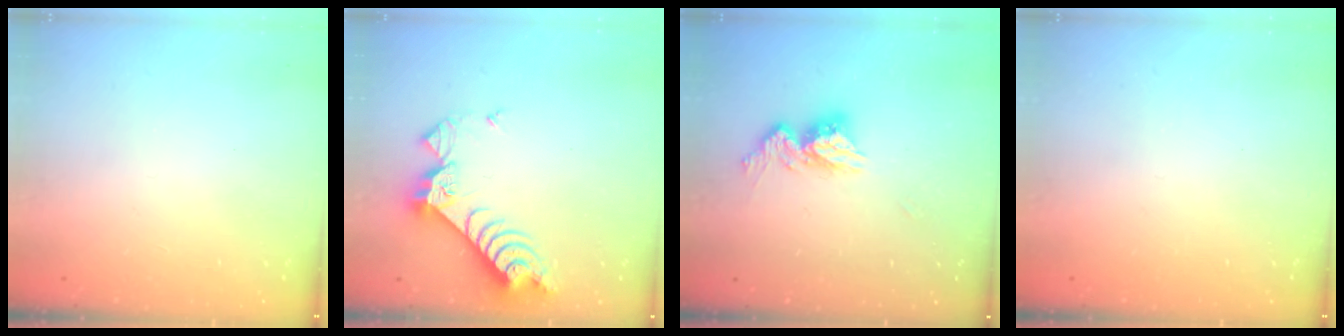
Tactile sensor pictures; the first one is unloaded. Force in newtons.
{"total": 8.4, "press": 8.4, "slide": 1.0}
{"total": 10.7, "press": 10.6, "slide": 1.0}
{"total": 0.0}